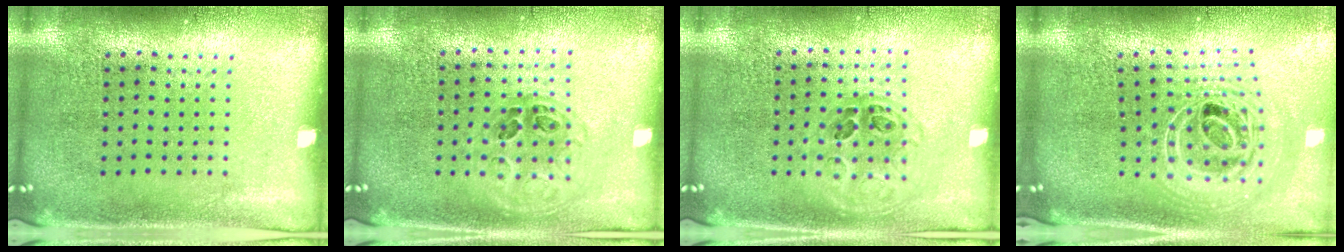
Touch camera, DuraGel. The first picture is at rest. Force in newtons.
{"total": 1.1, "press": 1.0, "slide": 0.5}
{"total": 1.1, "press": 1.0, "slide": 0.5}
{"total": 2.6, "press": 1.9, "slide": 1.9}